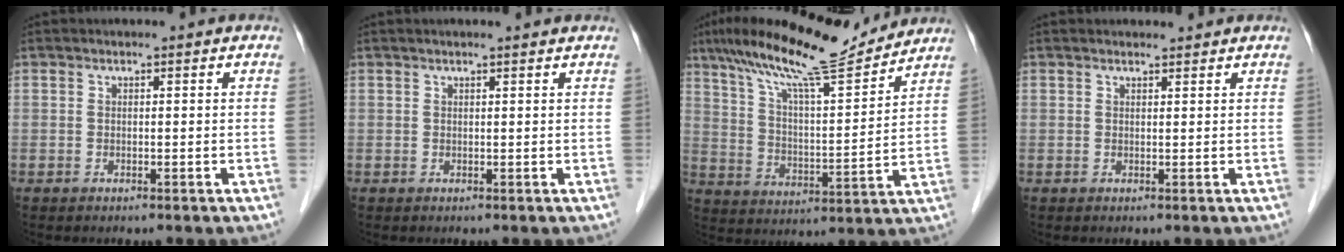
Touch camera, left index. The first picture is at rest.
{"total": 2.4, "force": [2.2, 0.0, 1.1], "torque": [-0.014, 0.013, 0.023]}
{"total": 16.0, "force": [13.8, 1.0, 7.9], "torque": [-0.140, 0.007, 0.226]}
{"total": 1.4, "force": [1.4, 0.3, 0.2], "torque": [-0.008, 0.003, 0.020]}